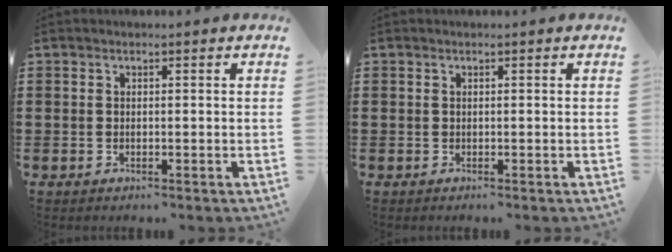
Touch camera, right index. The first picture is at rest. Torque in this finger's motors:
{"motor_torque": [-1.02, 1.12, -0.42, -0.04]}